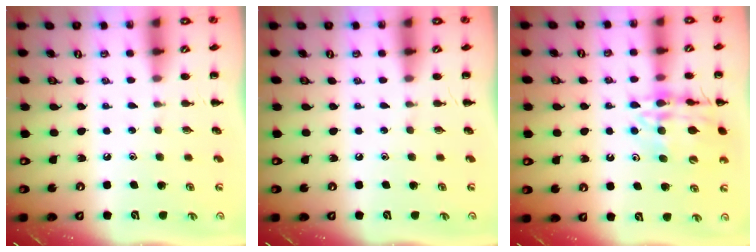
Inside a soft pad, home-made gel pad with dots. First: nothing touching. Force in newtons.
{"total": 0.0}
{"total": 15.8, "press": 15.6, "slide": 2.2}